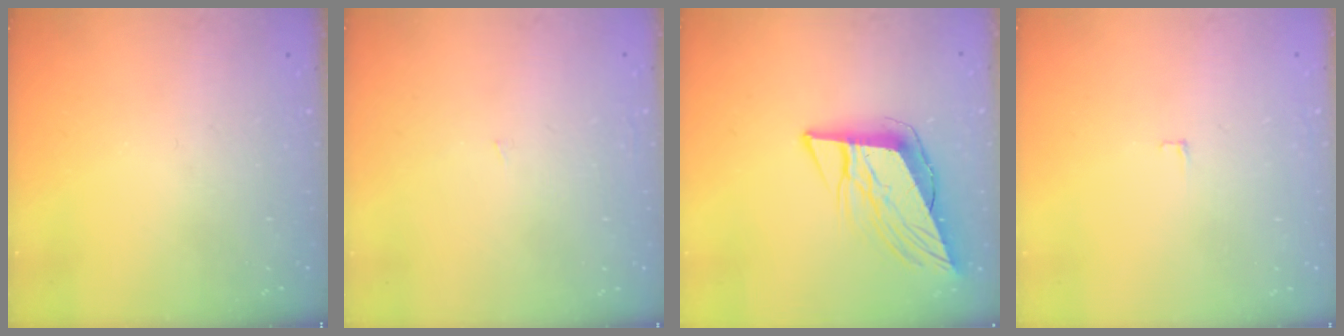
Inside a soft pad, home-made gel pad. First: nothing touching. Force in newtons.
{"total": 0.9, "press": 0.9, "slide": 0.0}
{"total": 11.1, "press": 10.3, "slide": 4.0}
{"total": 3.4, "press": 3.4, "slide": 0.3}